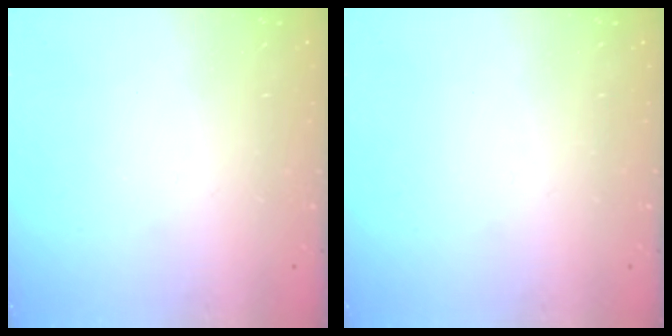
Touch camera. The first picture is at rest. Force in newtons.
{"total": 0.0}